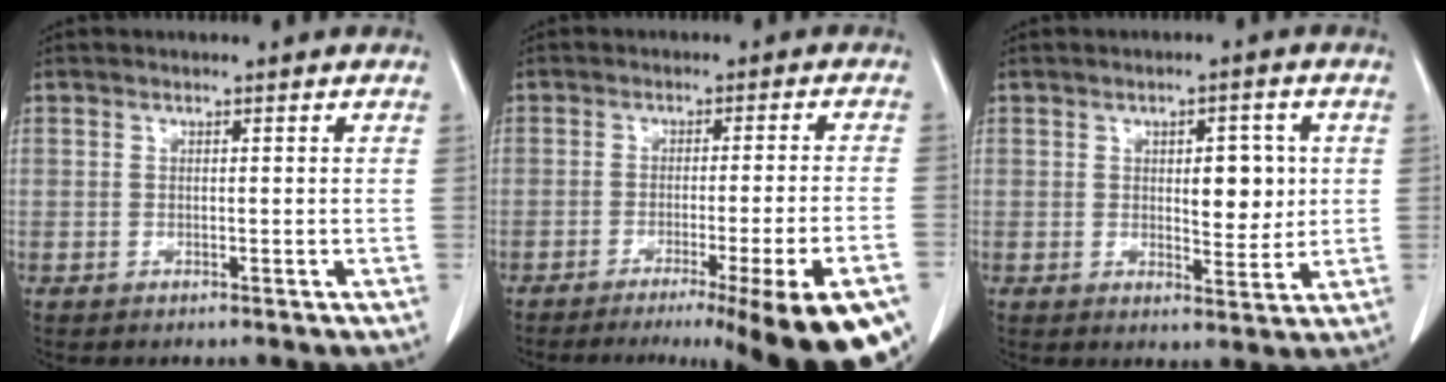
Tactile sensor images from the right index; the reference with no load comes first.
{"total": 19.2, "force": [-13.6, -0.2, 13.6], "torque": [-0.088, -0.024, -0.179]}
{"total": 5.8, "force": [0.9, 2.5, 5.1], "torque": [-0.063, -0.004, 0.015]}